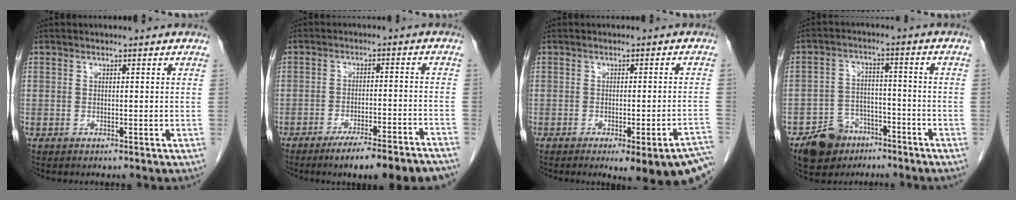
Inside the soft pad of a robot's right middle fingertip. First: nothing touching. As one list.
[{"total": 13.0, "force": [-10.8, 0.8, 7.2], "torque": [-0.073, -0.005, -0.154]}, {"total": 13.6, "force": [-10.2, 1.2, 8.9], "torque": [-0.042, -0.005, -0.116]}, {"total": 7.8, "force": [-5.3, 5.2, 2.1], "torque": [-0.042, 0.007, -0.087]}]